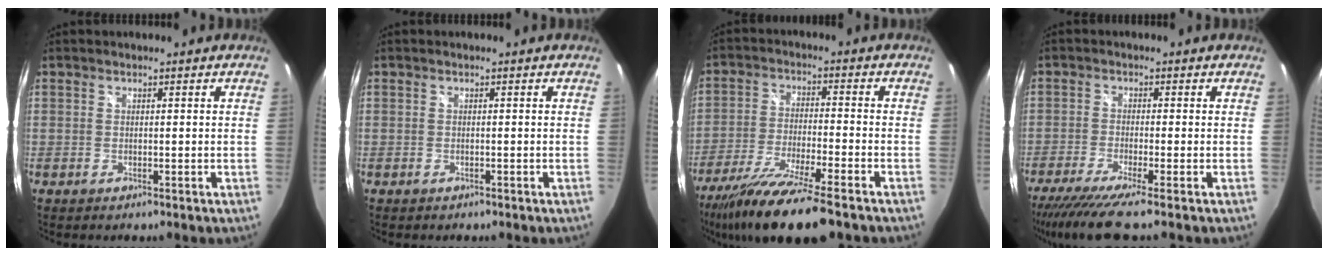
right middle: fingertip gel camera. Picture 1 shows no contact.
{"total": 0.5, "force": [-0.4, 0.3, 0.0], "torque": [-0.002, -0.003, -0.006]}
{"total": 16.0, "force": [-12.4, 1.2, 10.0], "torque": [-0.202, -0.043, -0.217]}
{"total": 8.2, "force": [-6.6, -0.9, 4.9], "torque": [-0.112, -0.036, -0.116]}